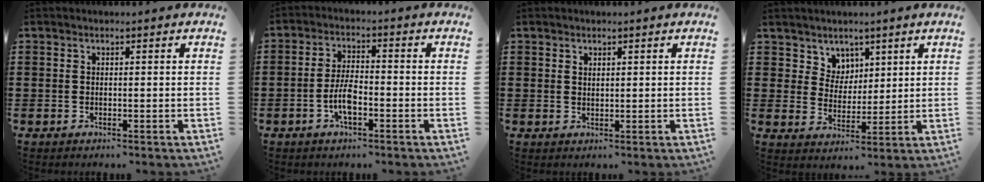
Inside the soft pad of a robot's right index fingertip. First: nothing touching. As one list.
[{"total": 5.1, "force": [-1.8, 1.8, 4.4], "torque": [-0.103, -0.001, -0.041]}, {"total": 0.9, "force": [0.7, 0.4, 0.1], "torque": [-0.004, 0.003, 0.014]}, {"total": 5.0, "force": [3.3, 3.7, -0.1], "torque": [-0.023, 0.004, 0.063]}]